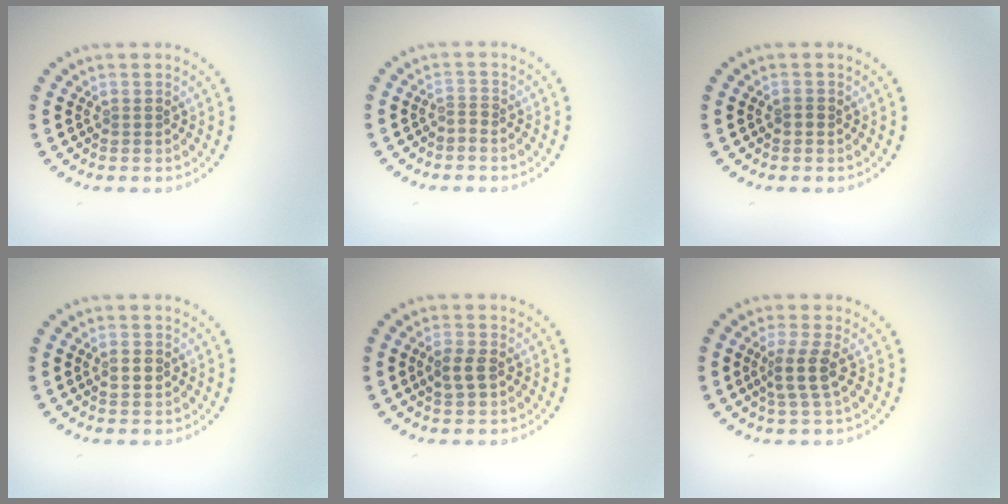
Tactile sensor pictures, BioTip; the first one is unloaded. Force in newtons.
{"total": 0.8, "press": 0.2, "slide": 0.7}
{"total": 0.8, "press": 0.8, "slide": 0.2}
{"total": 1.1, "press": 1.1, "slide": 0.1}
{"total": 2.1, "press": 2.1, "slide": 0.2}
{"total": 2.5, "press": 2.0, "slide": 1.5}